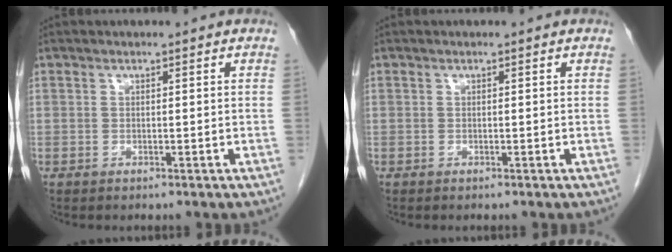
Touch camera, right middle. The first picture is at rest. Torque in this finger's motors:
{"motor_torque": [-0.40, -0.08, -0.05, 0.00]}